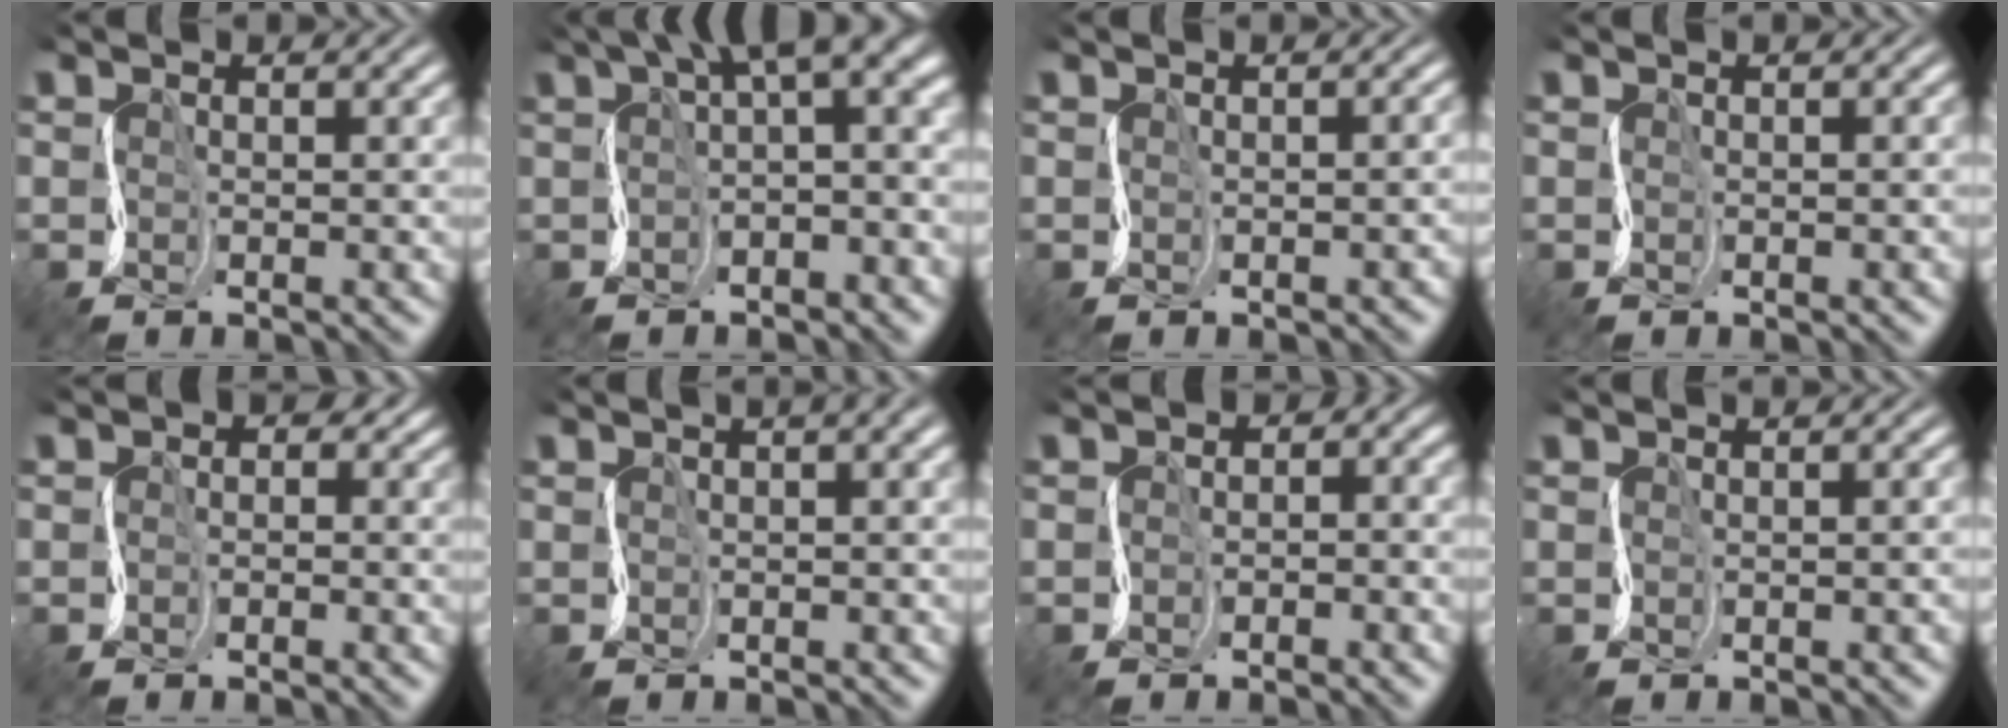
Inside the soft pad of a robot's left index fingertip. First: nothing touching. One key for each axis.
{"total": 8.2, "fx": 2.4, "fy": 3.4, "fz": 7.1, "tx": -0.096, "ty": 0.011, "tz": 0.037}
{"total": 2.0, "fx": -0.7, "fy": 1.2, "fz": 1.5, "tx": -0.001, "ty": 0.009, "tz": -0.006}
{"total": 0.5, "fx": -0.2, "fy": 0.2, "fz": 0.5, "tx": -0.003, "ty": -0.003, "tz": -0.003}
{"total": 1.7, "fx": -0.2, "fy": 1.3, "fz": 1.0, "tx": -0.003, "ty": 0.002, "tz": -0.009}
{"total": 3.5, "fx": 1.2, "fy": 1.1, "fz": 3.1, "tx": -0.033, "ty": 0.016, "tz": 0.011}
{"total": 2.4, "fx": -1.0, "fy": 1.6, "fz": 1.4, "tx": -0.011, "ty": 0.003, "tz": -0.020}
{"total": 1.6, "fx": -0.4, "fy": 0.7, "fz": 1.3, "tx": -0.009, "ty": 0.010, "tz": -0.004}